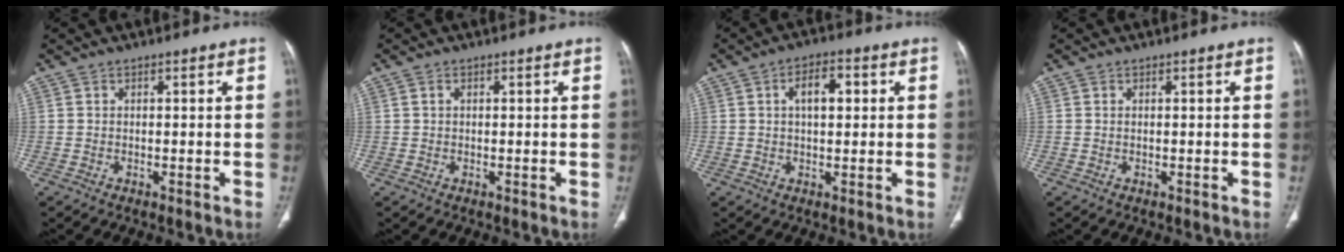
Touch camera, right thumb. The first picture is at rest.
{"total": 0.7, "force": [0.2, 0.5, 0.5], "torque": [-0.011, 0.004, 0.004]}
{"total": 6.0, "force": [1.4, 3.1, 4.9], "torque": [-0.071, 0.010, 0.019]}
{"total": 0.0}